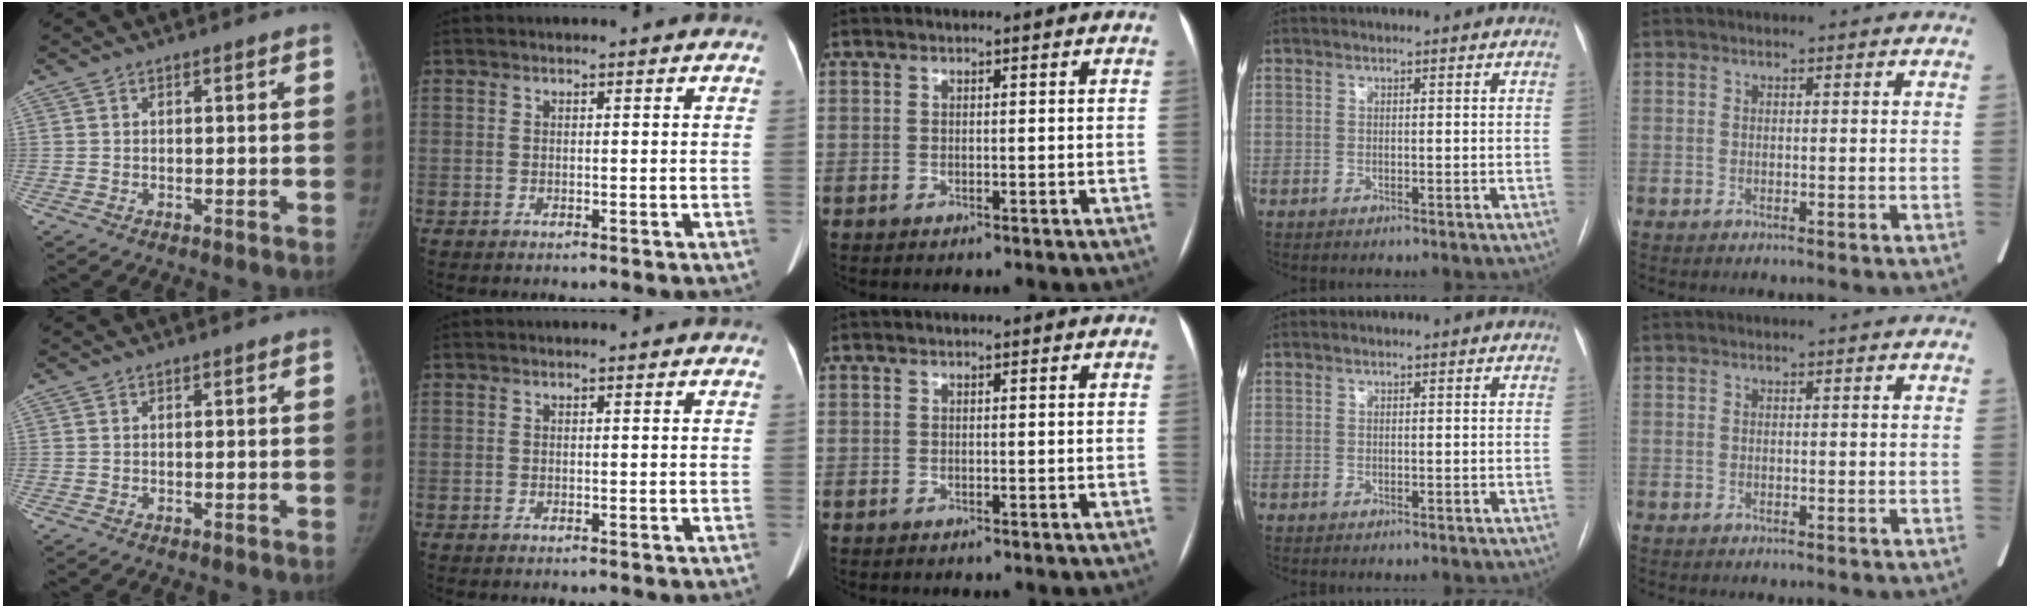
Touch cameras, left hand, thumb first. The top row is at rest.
{}